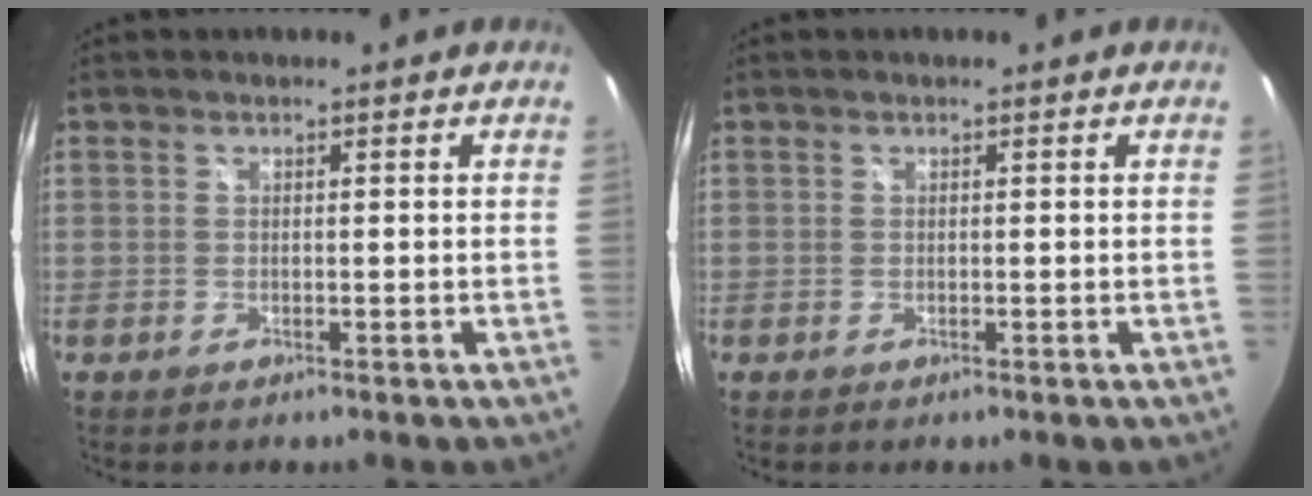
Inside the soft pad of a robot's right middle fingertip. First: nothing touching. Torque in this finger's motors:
{"motor_torque": [-0.02, -0.20, 0.01, 0.01]}